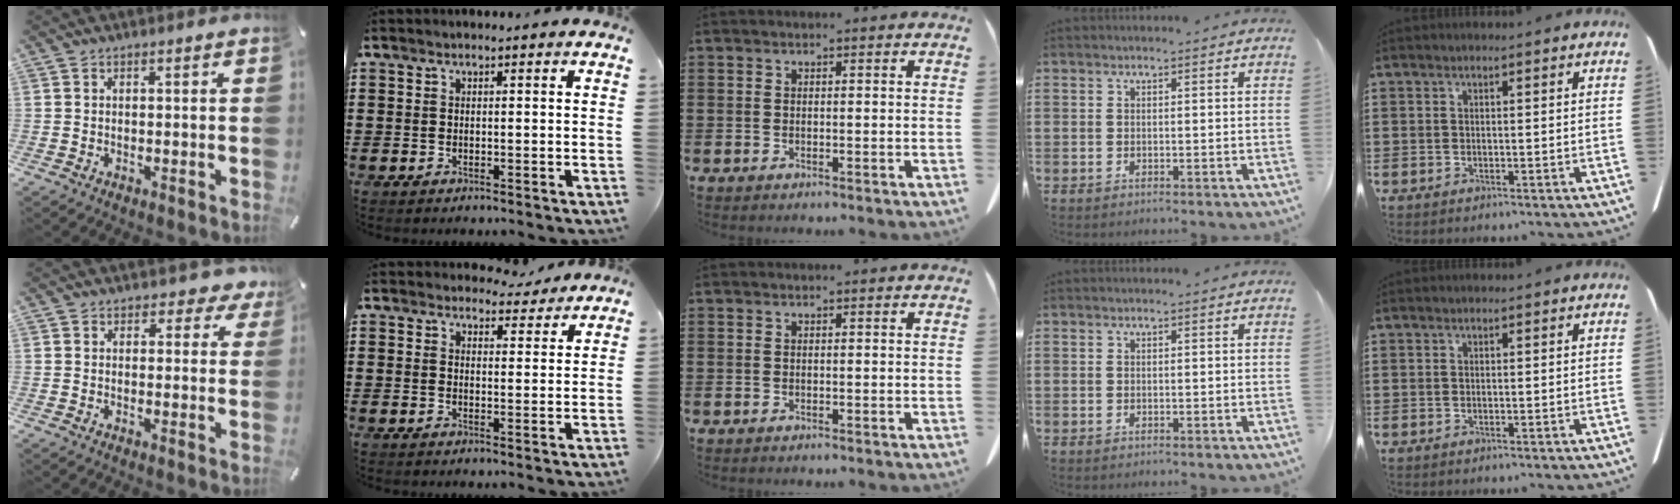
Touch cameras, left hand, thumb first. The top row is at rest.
{"thumb": {"total": 3.5, "force": [2.2, 2.4, 1.2], "torque": [0.001, -0.014, 0.032]}, "index": {"total": 4.0, "force": [3.8, 1.0, 0.6], "torque": [-0.016, -0.013, 0.070]}}